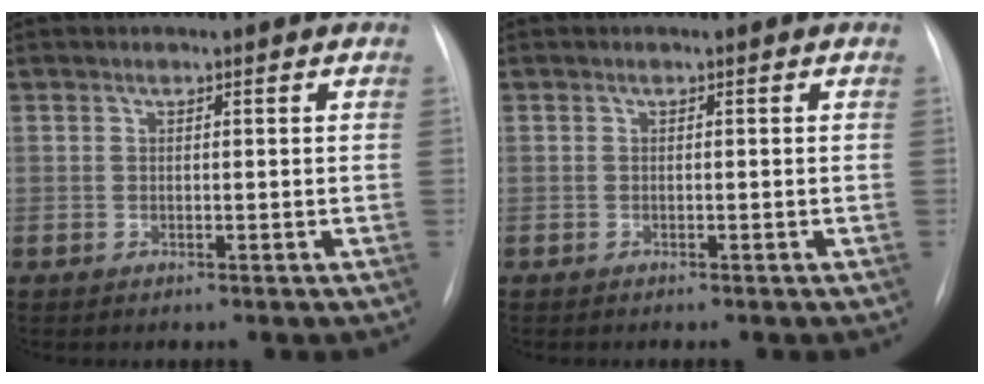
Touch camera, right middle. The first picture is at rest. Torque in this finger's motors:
{"motor_torque": [-0.39, -0.06, -0.01, 0.00]}